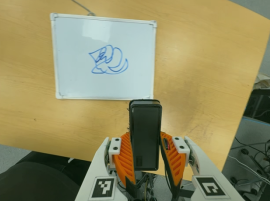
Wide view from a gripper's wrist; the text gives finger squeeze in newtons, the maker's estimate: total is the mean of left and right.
{"total": 5.5, "left": 4.0, "right": 6.9}